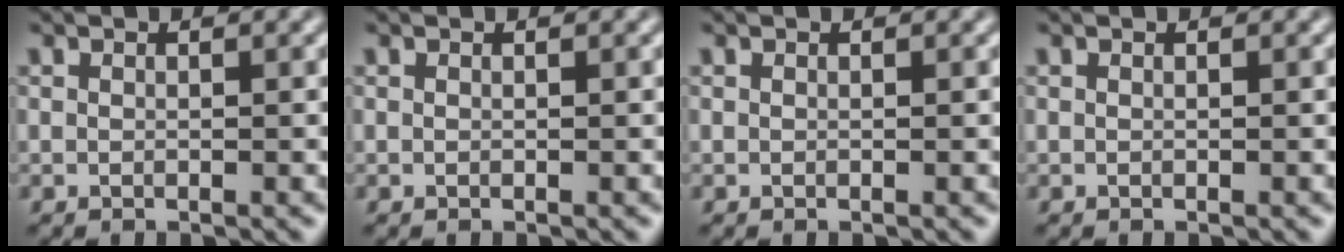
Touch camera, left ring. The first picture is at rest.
{"total": 0.0}
{"total": 0.0}
{"total": 0.0}